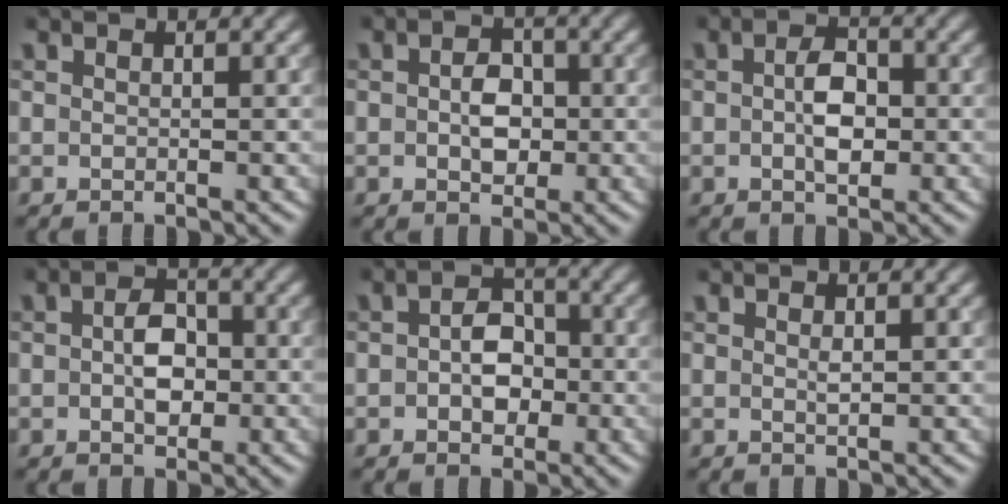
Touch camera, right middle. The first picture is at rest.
{"total": 3.0, "force": [-0.2, 2.0, 2.2], "torque": [-0.040, -0.002, -0.005]}
{"total": 3.3, "force": [-0.2, 1.8, 2.7], "torque": [-0.051, 0.000, -0.006]}
{"total": 3.3, "force": [-0.2, 2.1, 2.5], "torque": [-0.047, -0.001, -0.006]}
{"total": 3.5, "force": [-0.4, 2.5, 2.4], "torque": [-0.038, 0.000, -0.011]}
{"total": 0.6, "force": [0.2, 0.1, 0.6], "torque": [-0.011, 0.000, 0.005]}